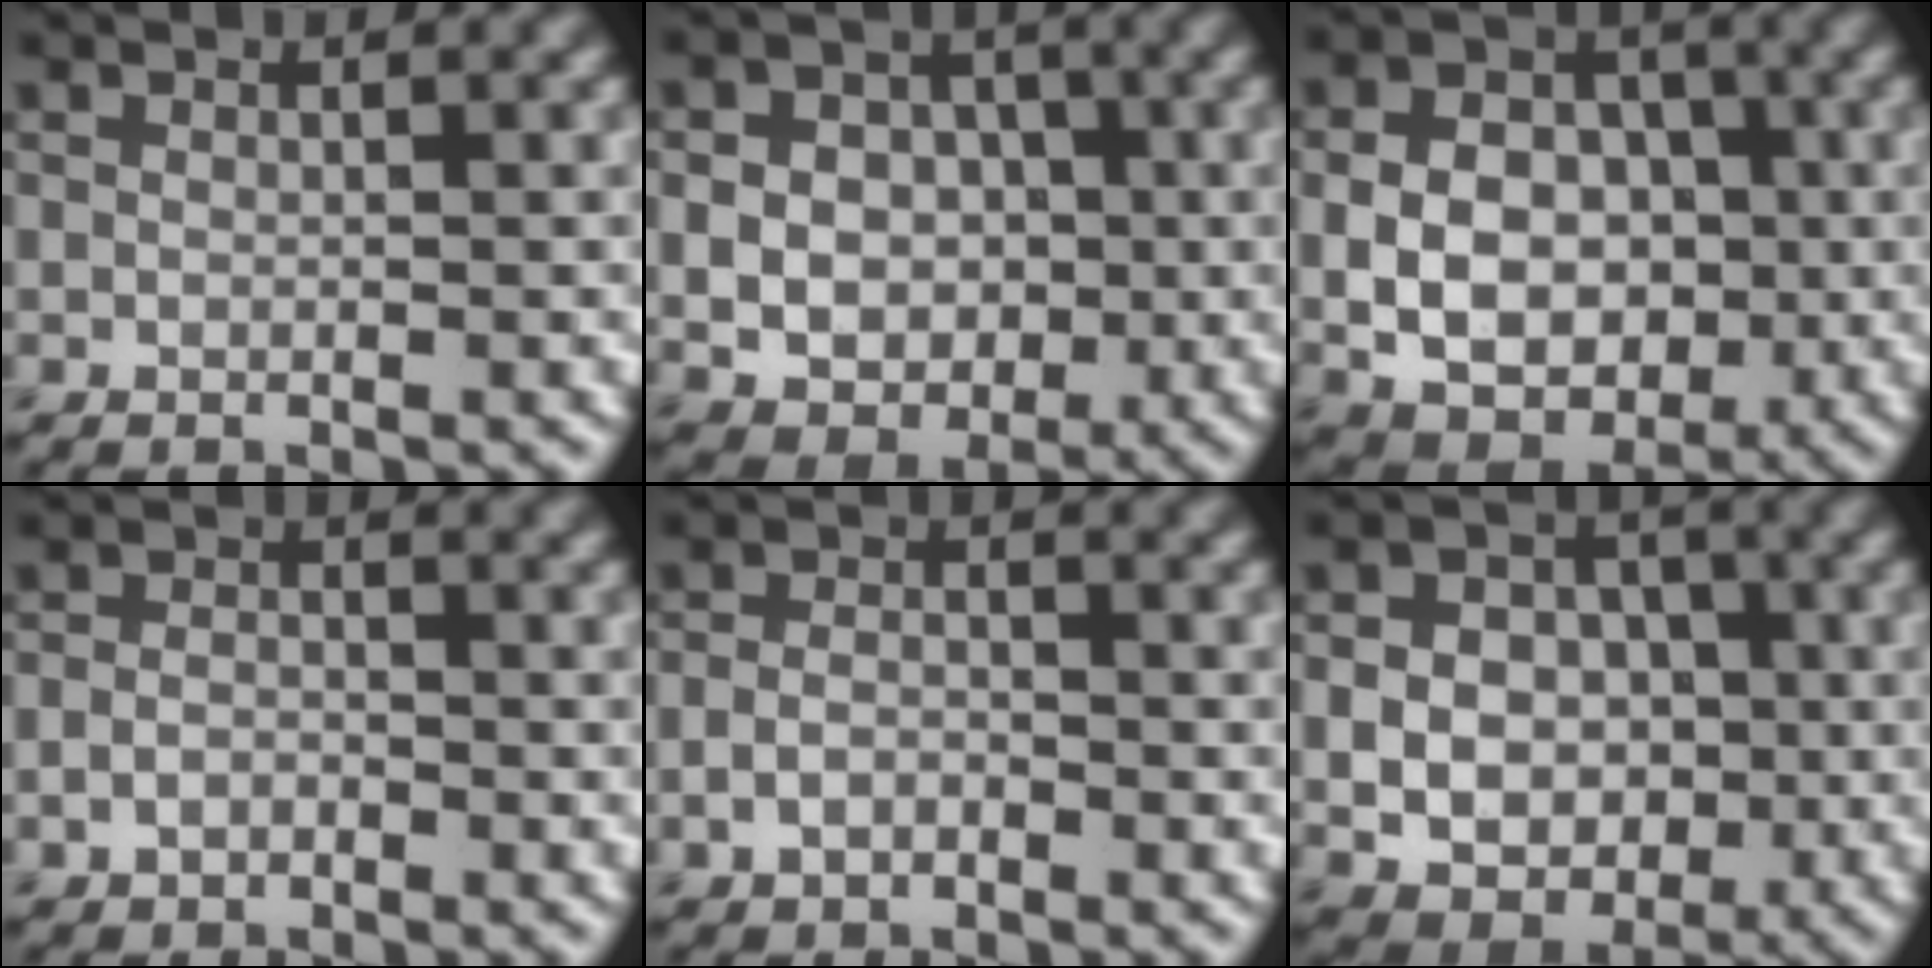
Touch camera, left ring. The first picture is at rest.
{"total": 7.8, "force": [0.0, 6.5, 4.3], "torque": [-0.063, 0.015, -0.015]}
{"total": 8.1, "force": [-0.9, 6.1, 5.3], "torque": [-0.088, 0.000, -0.019]}
{"total": 1.5, "force": [-0.8, 1.0, 0.8], "torque": [-0.015, 0.003, -0.020]}
{"total": 1.9, "force": [-1.0, 1.3, 1.1], "torque": [-0.022, 0.003, -0.023]}
{"total": 8.7, "force": [-0.5, 7.2, 4.7], "torque": [-0.069, 0.005, -0.018]}